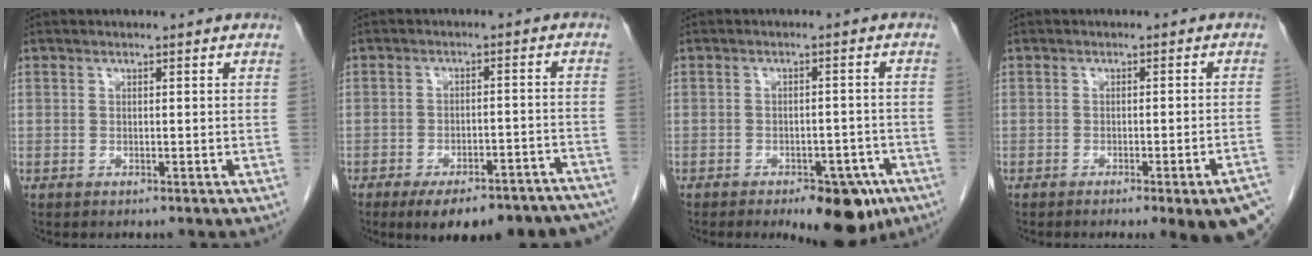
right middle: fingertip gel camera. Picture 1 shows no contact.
{"total": 17.8, "force": [-15.1, 4.7, 8.2], "torque": [-0.072, 0.016, -0.190]}
{"total": 9.0, "force": [-5.7, 3.6, 5.9], "torque": [-0.064, -0.001, -0.075]}
{"total": 9.9, "force": [-7.6, 0.2, 6.3], "torque": [-0.039, -0.007, -0.089]}